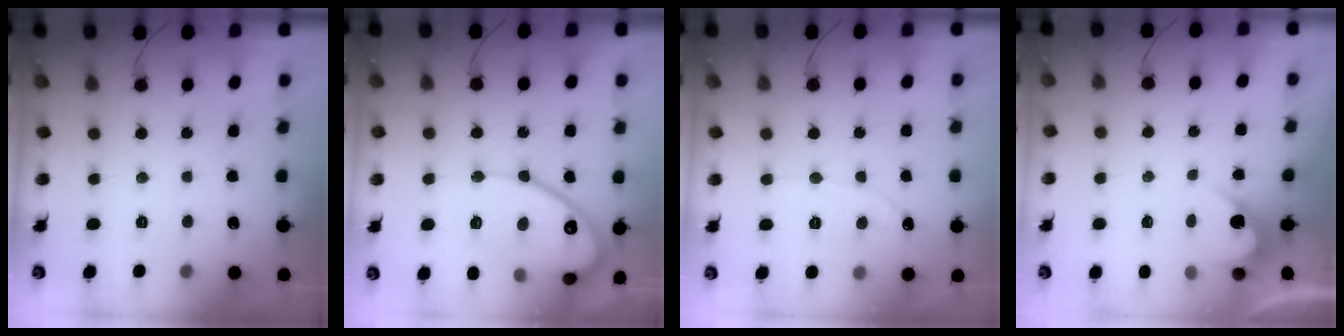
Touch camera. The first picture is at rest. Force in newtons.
{"total": 14.4, "press": 14.4, "slide": 1.1}
{"total": 2.2, "press": 2.2, "slide": 0.2}
{"total": 2.6, "press": 2.6, "slide": 0.1}